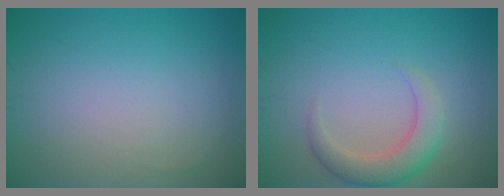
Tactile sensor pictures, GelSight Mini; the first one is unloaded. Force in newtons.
{"total": 3.5, "press": 3.5, "slide": 0.2}